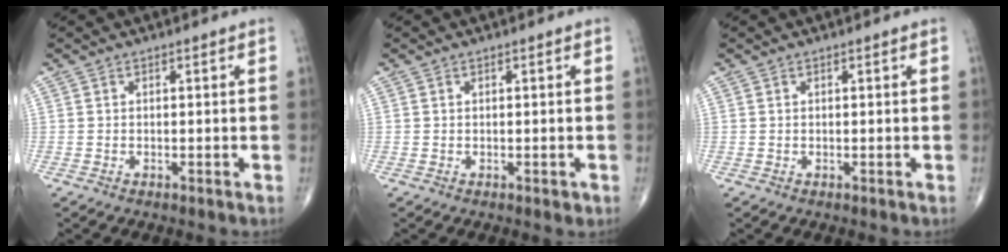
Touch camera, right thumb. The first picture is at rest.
{"total": 0.8, "force": [-0.3, 0.5, 0.6], "torque": [-0.005, -0.001, -0.003]}
{"total": 0.0}